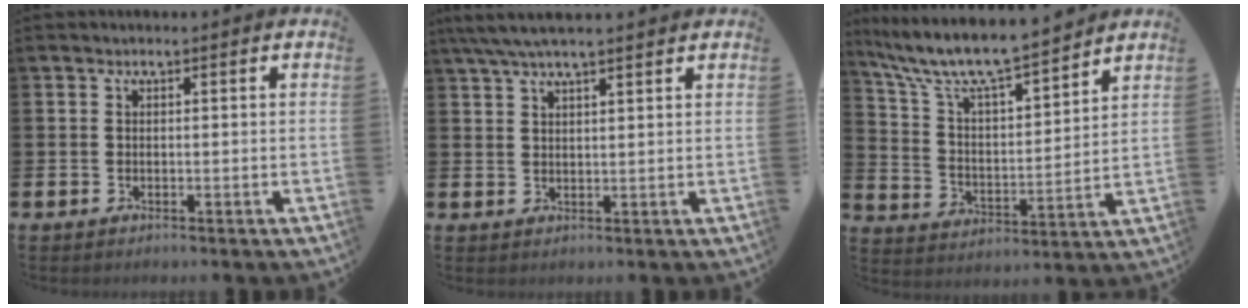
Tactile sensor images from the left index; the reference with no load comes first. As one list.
[{"total": 4.6, "force": [3.9, 0.5, 2.3], "torque": [-0.059, -0.002, 0.073]}, {"total": 9.4, "force": [8.7, 1.3, 3.4], "torque": [-0.101, -0.060, 0.148]}]